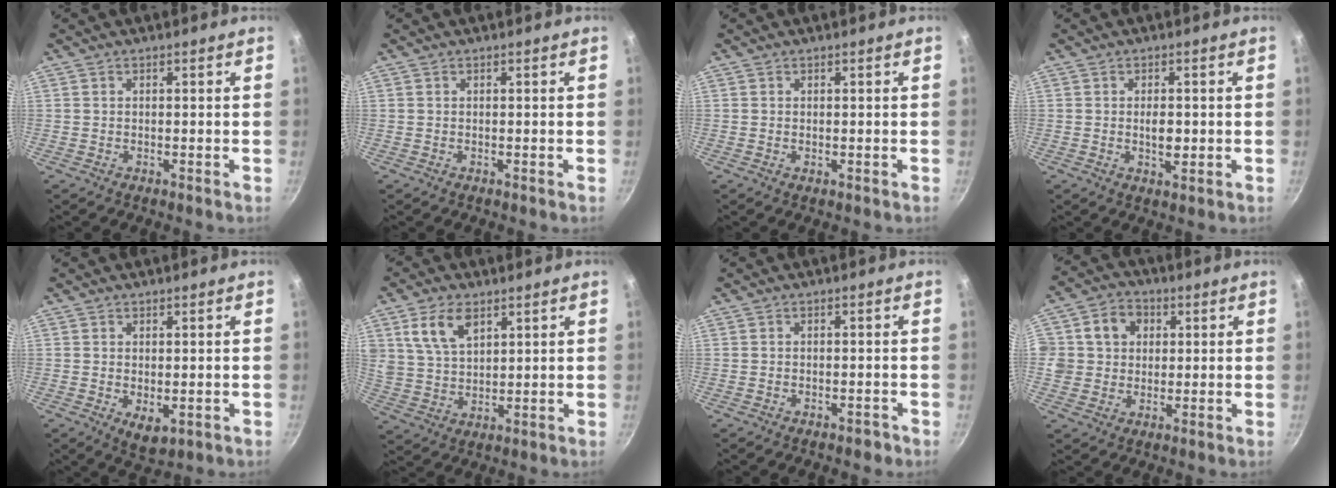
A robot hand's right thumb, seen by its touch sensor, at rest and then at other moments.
{"total": 0.0}
{"total": 0.0}
{"total": 3.3, "force": [-0.2, 1.7, 2.8], "torque": [-0.033, -0.003, -0.002]}
{"total": 4.2, "force": [-0.7, 2.5, 3.4], "torque": [-0.047, -0.013, -0.002]}
{"total": 8.9, "force": [4.4, 5.2, 5.7], "torque": [-0.097, -0.016, 0.090]}
{"total": 1.5, "force": [-1.1, 0.7, 0.7], "torque": [-0.003, 0.018, -0.005]}
{"total": 8.0, "force": [1.8, 7.2, 3.1], "torque": [-0.013, 0.008, 0.020]}